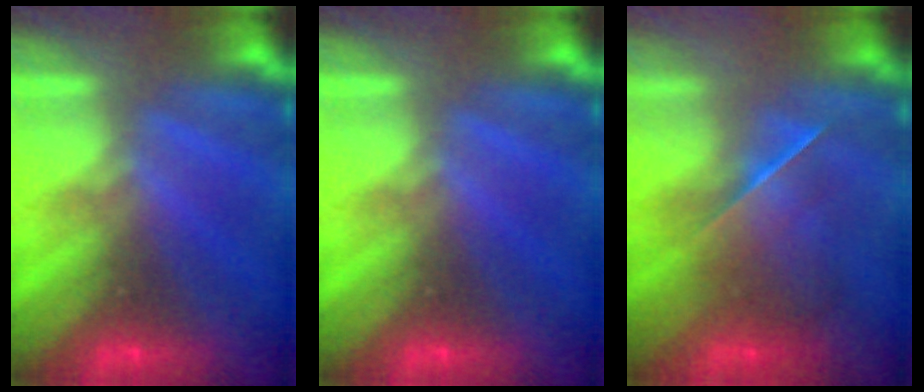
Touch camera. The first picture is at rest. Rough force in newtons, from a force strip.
{"total": 0.0}
{"total": 2.4}